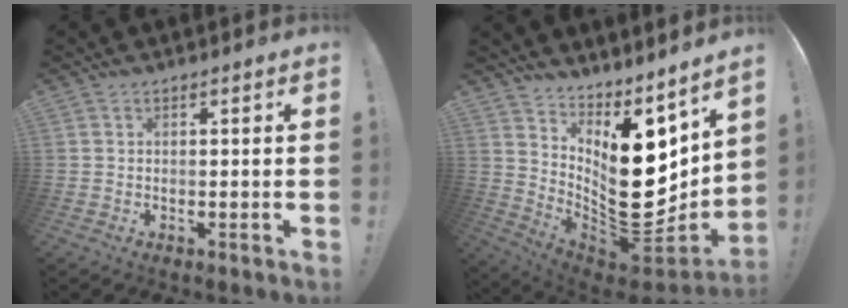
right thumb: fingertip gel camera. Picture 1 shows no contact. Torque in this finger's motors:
{"motor_torque": [-0.30, 1.62, 1.34, 1.31, 0.18]}